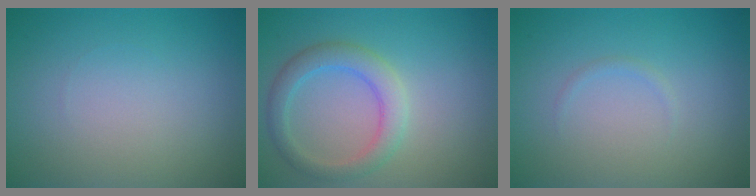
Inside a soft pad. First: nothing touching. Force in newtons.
{"total": 3.3, "press": 3.3, "slide": 0.1}
{"total": 0.5, "press": 0.5, "slide": 0.0}